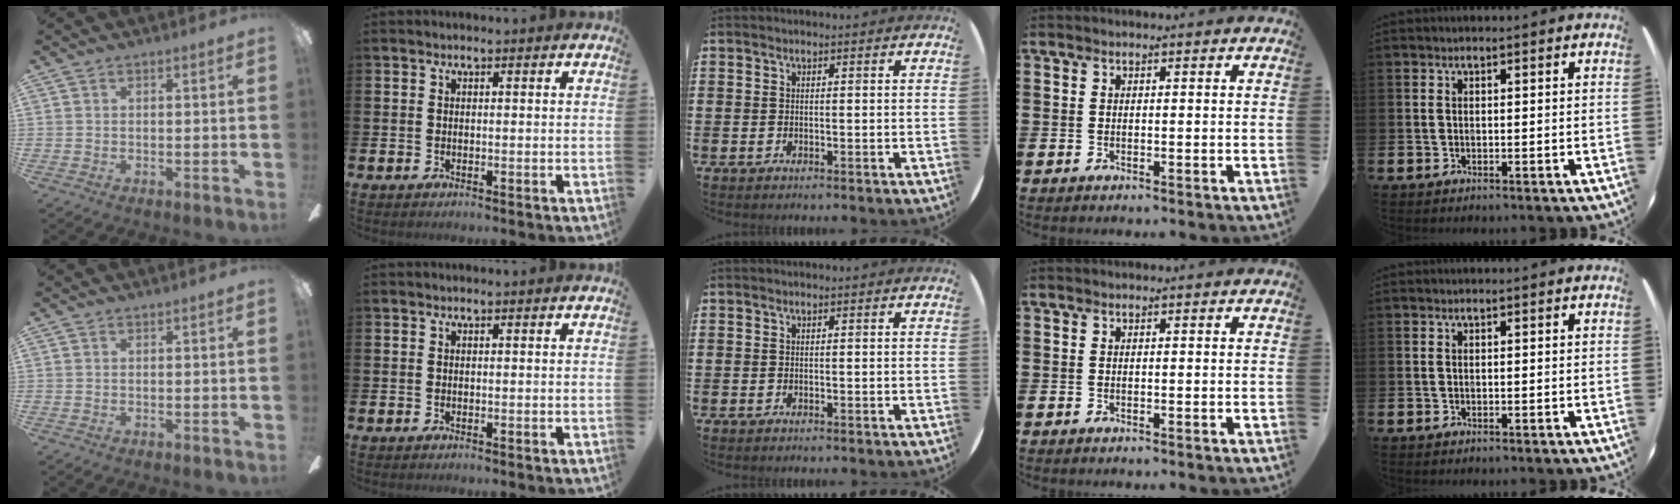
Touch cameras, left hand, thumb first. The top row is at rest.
{}